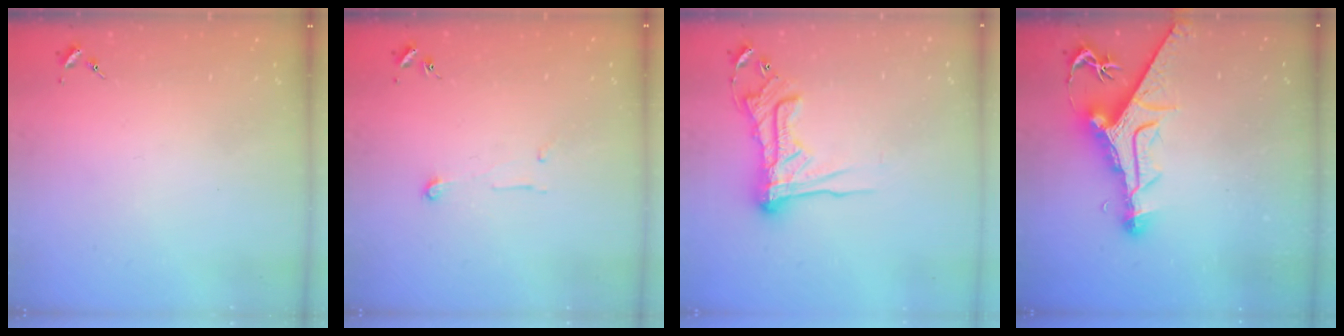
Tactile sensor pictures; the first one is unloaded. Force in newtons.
{"total": 5.3, "press": 5.3, "slide": 0.2}
{"total": 16.6, "press": 16.5, "slide": 1.7}
{"total": 13.9, "press": 13.8, "slide": 1.9}